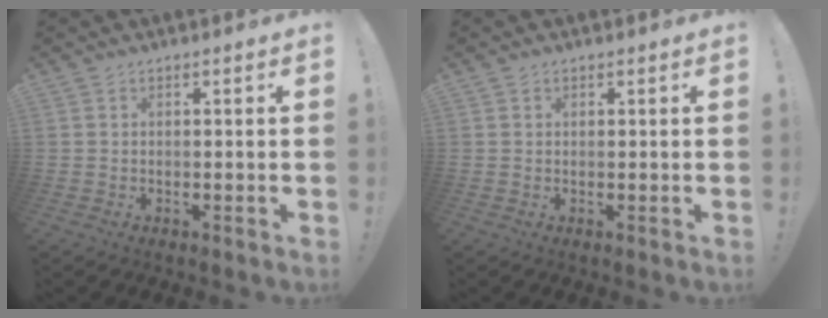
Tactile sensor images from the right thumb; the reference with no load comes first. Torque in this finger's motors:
{"motor_torque": [-0.10, -0.13, -0.36, 0.02, 0.12]}